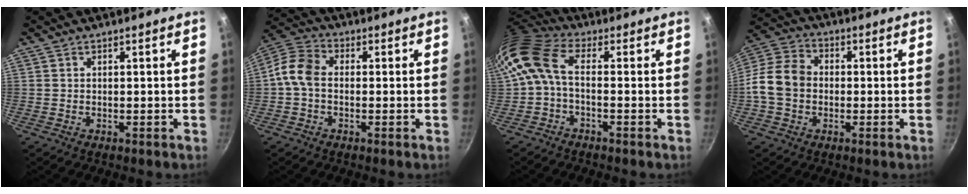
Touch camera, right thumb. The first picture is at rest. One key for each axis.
{"total": 7.0, "fx": -0.8, "fy": 5.0, "fz": 4.8, "tx": -0.094, "ty": 0.028, "tz": -0.034}
{"total": 9.0, "fx": -0.4, "fy": 5.0, "fz": 7.5, "tx": -0.162, "ty": 0.025, "tz": -0.021}
{"total": 10.7, "fx": -1.0, "fy": 8.4, "fz": 6.5, "tx": -0.101, "ty": 0.026, "tz": -0.039}